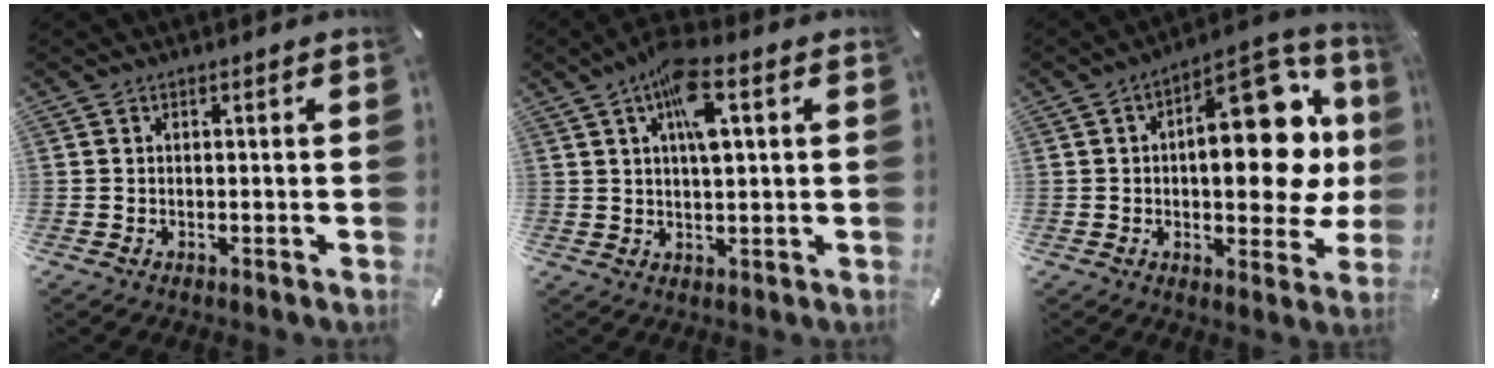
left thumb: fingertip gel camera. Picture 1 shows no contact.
{"total": 9.4, "force": [3.4, 3.0, 8.2], "torque": [-0.147, 0.003, 0.056]}
{"total": 22.0, "force": [3.3, 11.1, 18.7], "torque": [-0.217, -0.032, 0.054]}